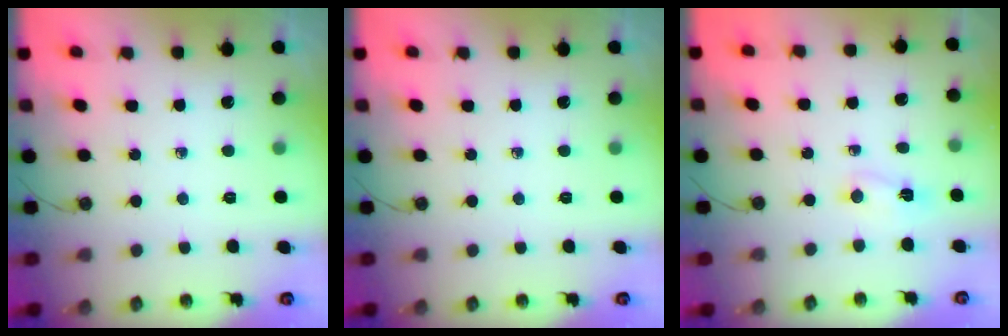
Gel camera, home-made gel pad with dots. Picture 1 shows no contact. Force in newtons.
{"total": 0.0}
{"total": 2.6, "press": 2.6, "slide": 0.6}